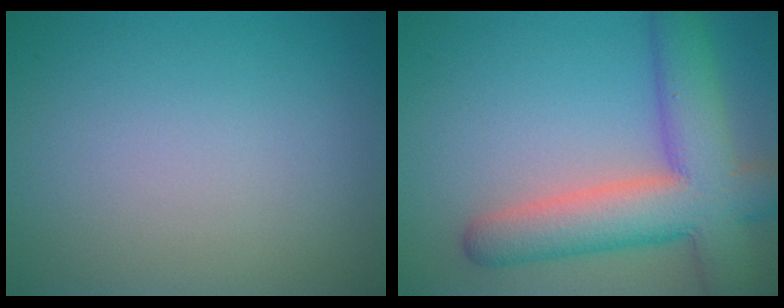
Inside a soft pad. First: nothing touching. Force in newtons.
{"total": 9.3, "press": 9.2, "slide": 0.4}